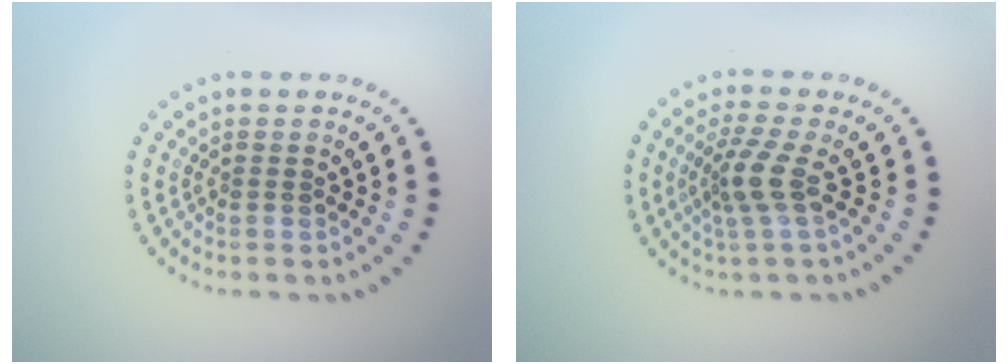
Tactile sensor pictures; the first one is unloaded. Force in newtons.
{"total": 2.9, "press": 2.0, "slide": 2.1}